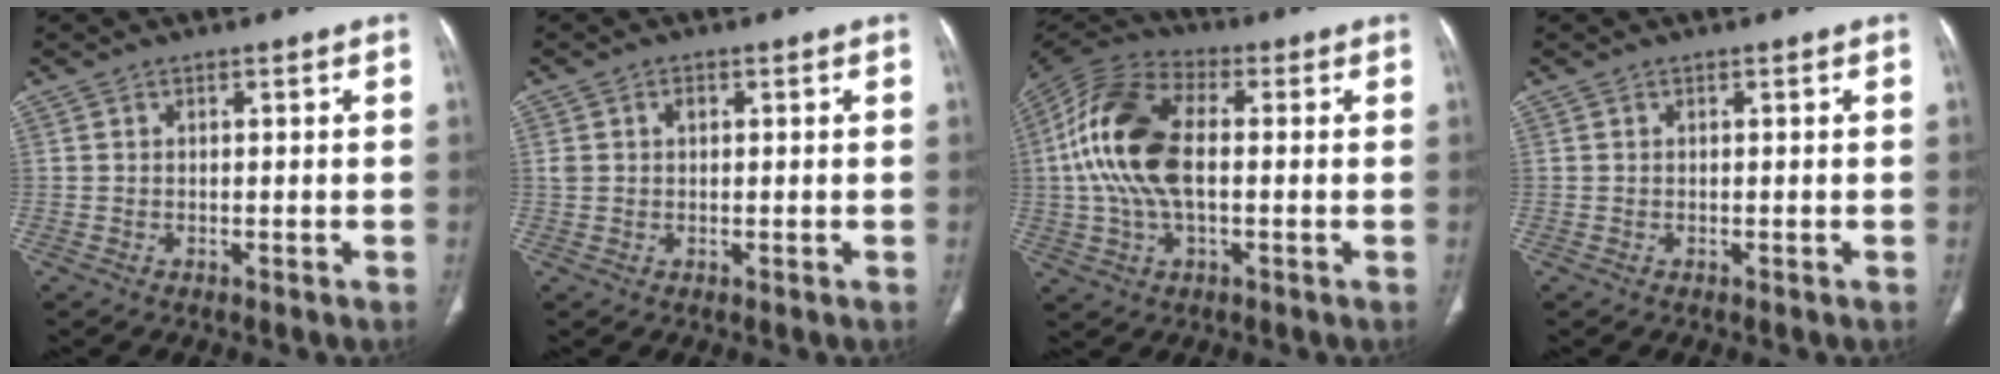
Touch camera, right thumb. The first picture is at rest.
{"total": 2.1, "force": [0.7, 1.5, 1.3], "torque": [-0.024, 0.006, 0.018]}
{"total": 17.0, "force": [0.7, 9.2, 14.2], "torque": [-0.297, 0.023, 0.007]}
{"total": 0.0}